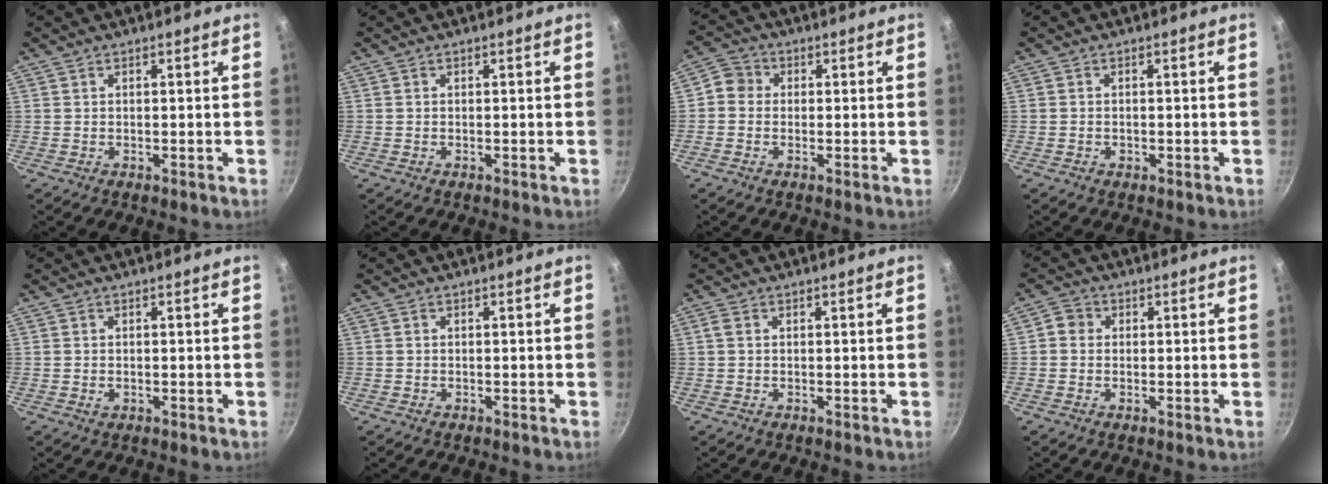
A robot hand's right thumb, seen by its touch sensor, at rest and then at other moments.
{"total": 0.0}
{"total": 4.1, "force": [-0.1, 3.8, 1.5], "torque": [-0.009, 0.009, -0.020]}
{"total": 0.6, "force": [-0.2, 0.5, 0.1], "torque": [-0.002, 0.001, -0.003]}
{"total": 0.8, "force": [-0.2, 0.7, 0.4], "torque": [-0.007, 0.001, -0.001]}
{"total": 0.5, "force": [-0.3, 0.5, 0.0], "torque": [0.000, 0.002, -0.003]}
{"total": 1.1, "force": [0.2, 0.8, 0.8], "torque": [-0.017, 0.004, 0.003]}
{"total": 2.8, "force": [0.0, 2.6, 1.0], "torque": [-0.009, 0.004, -0.011]}